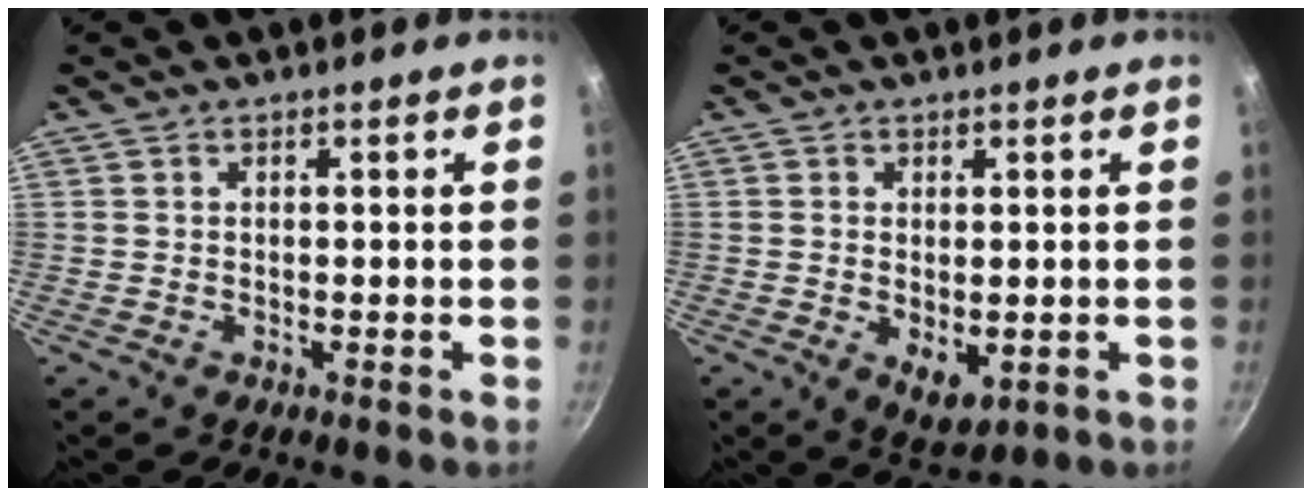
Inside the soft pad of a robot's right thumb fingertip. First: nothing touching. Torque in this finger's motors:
{"motor_torque": [-0.30, 0.33, -0.09, 0.04, 0.02]}